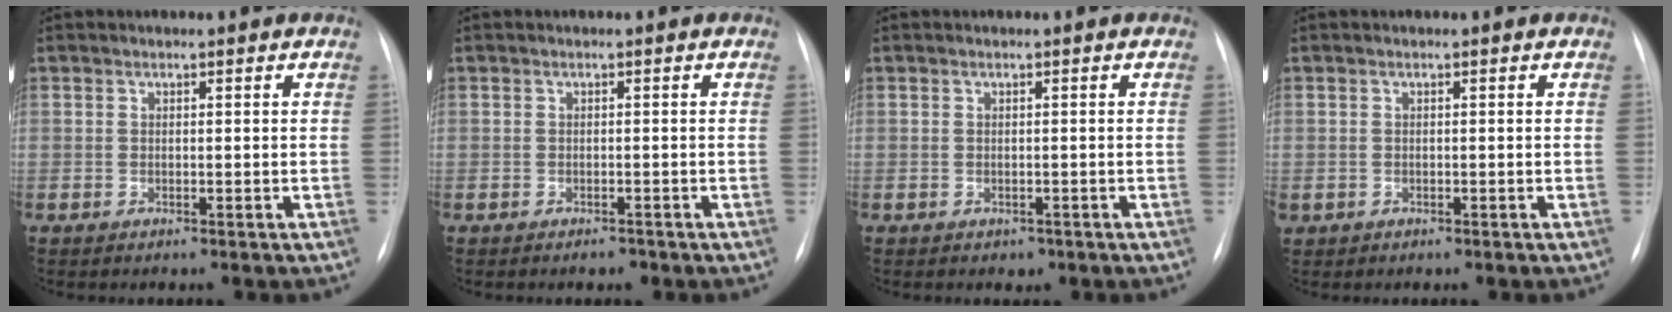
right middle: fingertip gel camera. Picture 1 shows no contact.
{"total": 1.1, "force": [-0.9, 0.4, 0.5], "torque": [-0.007, -0.001, -0.009]}
{"total": 1.1, "force": [-0.6, 0.9, 0.3], "torque": [-0.004, 0.002, -0.004]}
{"total": 0.9, "force": [-0.3, 0.8, 0.2], "torque": [-0.004, 0.005, 0.002]}